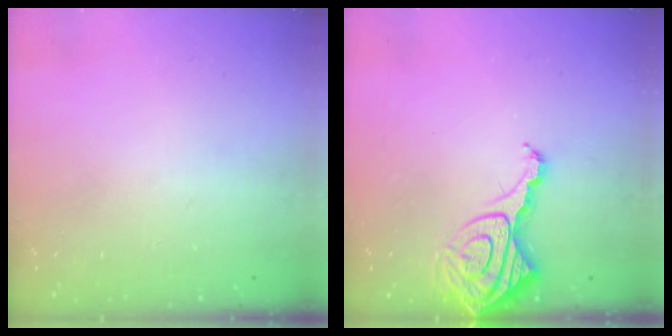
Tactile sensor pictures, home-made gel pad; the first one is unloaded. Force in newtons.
{"total": 11.7, "press": 11.7, "slide": 1.2}